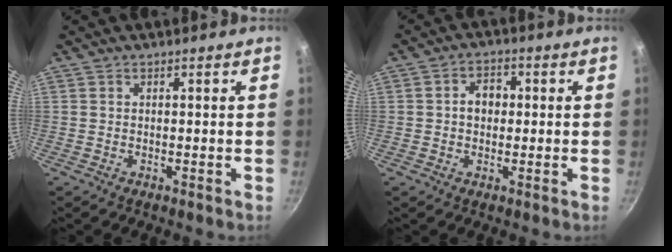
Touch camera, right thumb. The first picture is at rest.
{"total": 4.7, "force": [0.2, 3.7, 2.9], "torque": [-0.019, 0.011, -0.002]}